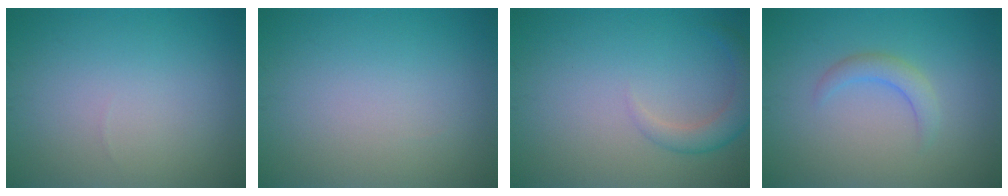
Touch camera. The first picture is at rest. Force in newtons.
{"total": 0.0}
{"total": 2.6, "press": 2.5, "slide": 0.2}
{"total": 2.0, "press": 2.0, "slide": 0.3}